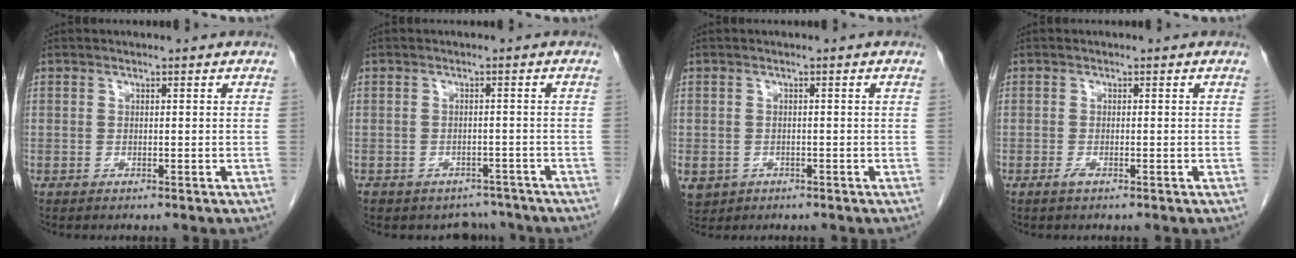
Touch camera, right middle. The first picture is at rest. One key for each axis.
{"total": 5.6, "fx": -4.7, "fy": 3.0, "fz": -0.2, "tx": 0.017, "ty": 0.017, "tz": -0.059}
{"total": 5.9, "fx": -2.6, "fy": 4.9, "fz": 1.8, "tx": -0.048, "ty": -0.004, "tz": -0.035}
{"total": 0.8, "fx": -0.5, "fy": 0.1, "fz": 0.6, "tx": -0.014, "ty": -0.001, "tz": -0.010}